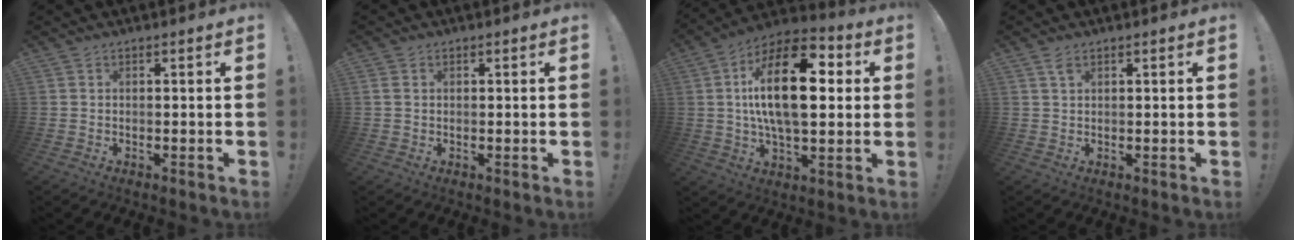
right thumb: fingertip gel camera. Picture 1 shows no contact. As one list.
[{"total": 1.6, "force": [0.6, 1.2, 0.9], "torque": [-0.012, 0.000, 0.012]}, {"total": 23.1, "force": [3.8, 10.4, 20.3], "torque": [-0.360, -0.002, 0.051]}, {"total": 2.2, "force": [1.3, 0.9, 1.6], "torque": [-0.029, -0.002, 0.023]}]